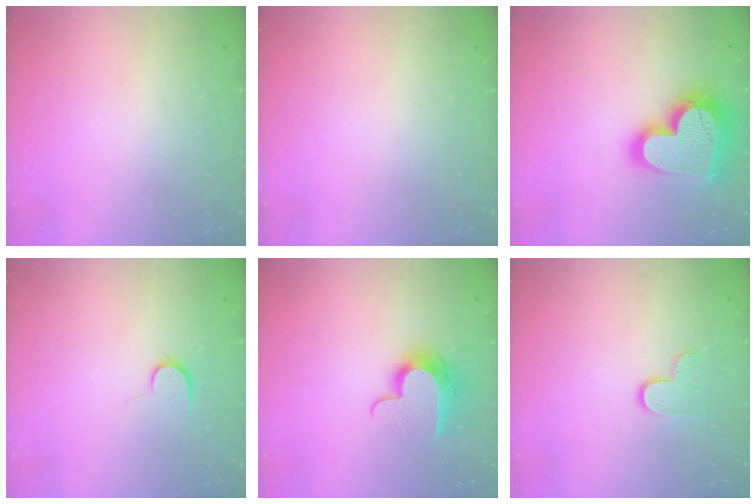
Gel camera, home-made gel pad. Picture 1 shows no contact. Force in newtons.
{"total": 0.0}
{"total": 25.1, "press": 25.0, "slide": 2.2}
{"total": 7.3, "press": 7.3, "slide": 0.8}
{"total": 12.3, "press": 12.3, "slide": 0.9}
{"total": 7.0, "press": 7.0, "slide": 0.2}